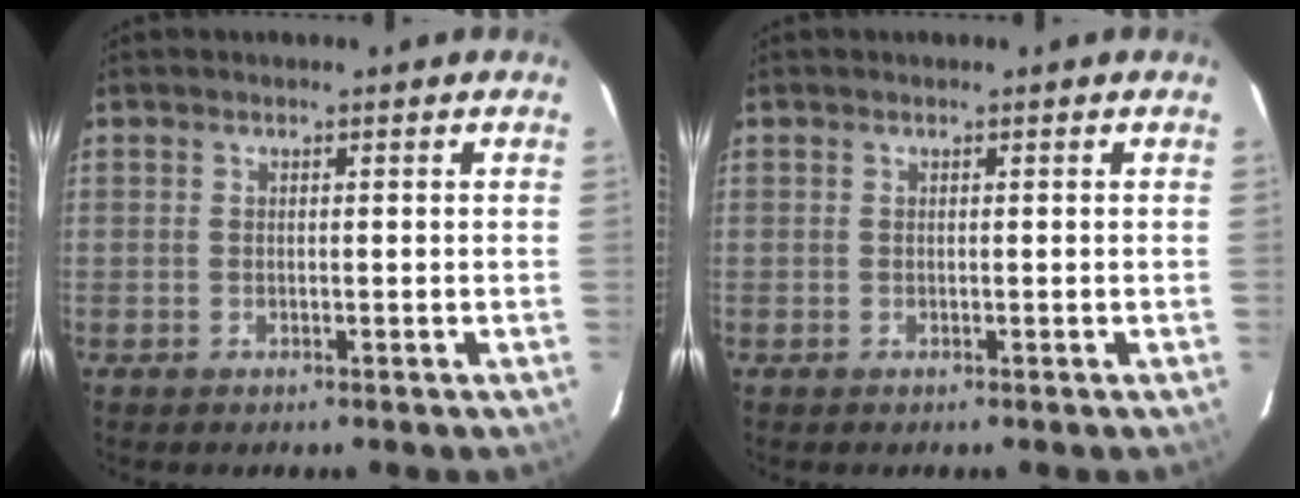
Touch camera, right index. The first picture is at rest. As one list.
[{"total": 0.0}]